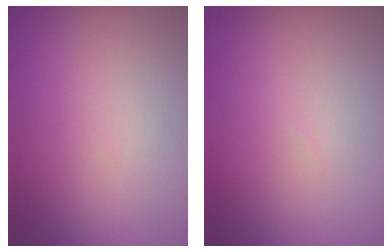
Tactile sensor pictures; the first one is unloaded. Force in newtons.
{"total": 0.0}